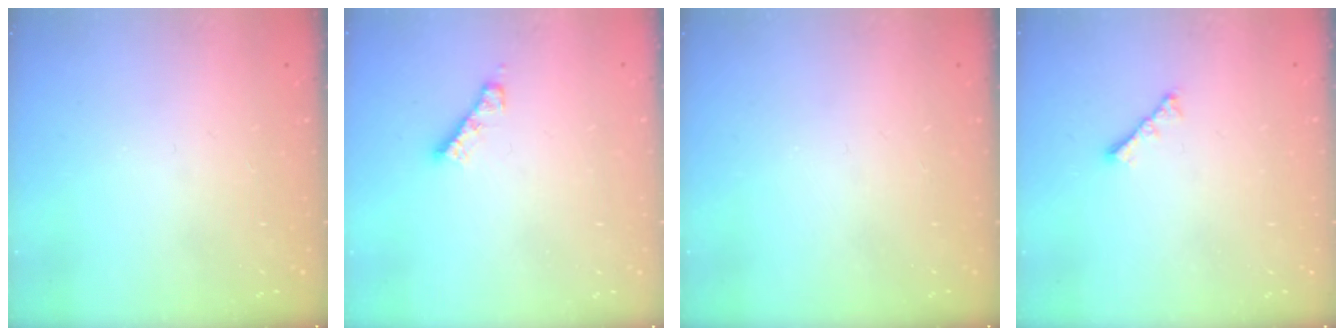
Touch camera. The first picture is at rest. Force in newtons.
{"total": 4.0, "press": 4.0, "slide": 0.2}
{"total": 0.0}
{"total": 3.0, "press": 3.0, "slide": 0.5}